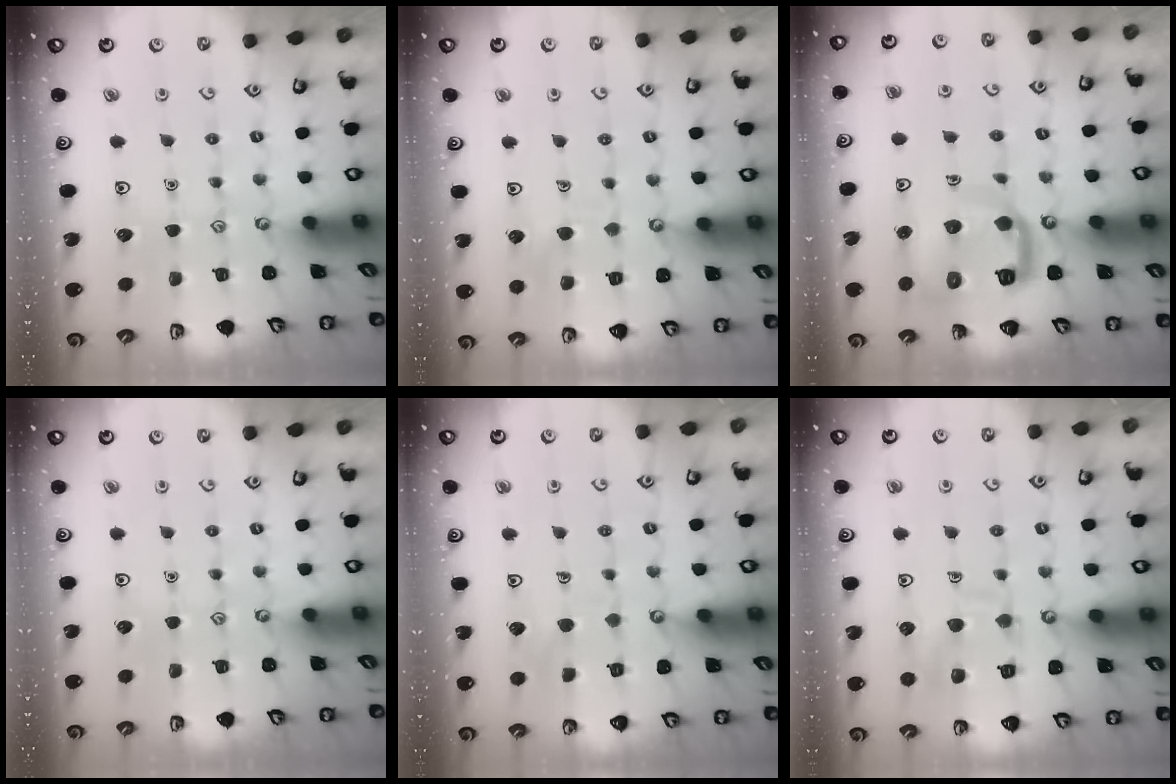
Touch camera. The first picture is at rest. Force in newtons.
{"total": 5.8, "press": 5.7, "slide": 0.6}
{"total": 12.1, "press": 12.0, "slide": 1.2}
{"total": 0.0}
{"total": 6.4, "press": 6.4, "slide": 0.3}
{"total": 11.7, "press": 11.6, "slide": 1.3}